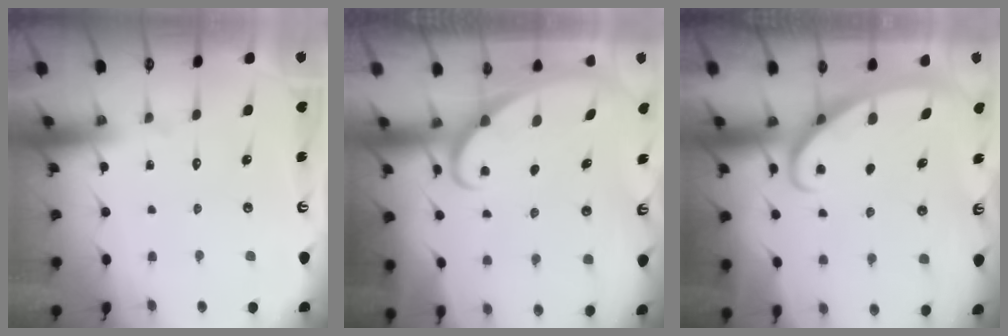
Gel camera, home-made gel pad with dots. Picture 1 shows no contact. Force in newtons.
{"total": 2.3, "press": 2.3, "slide": 0.3}
{"total": 2.8, "press": 2.7, "slide": 0.3}